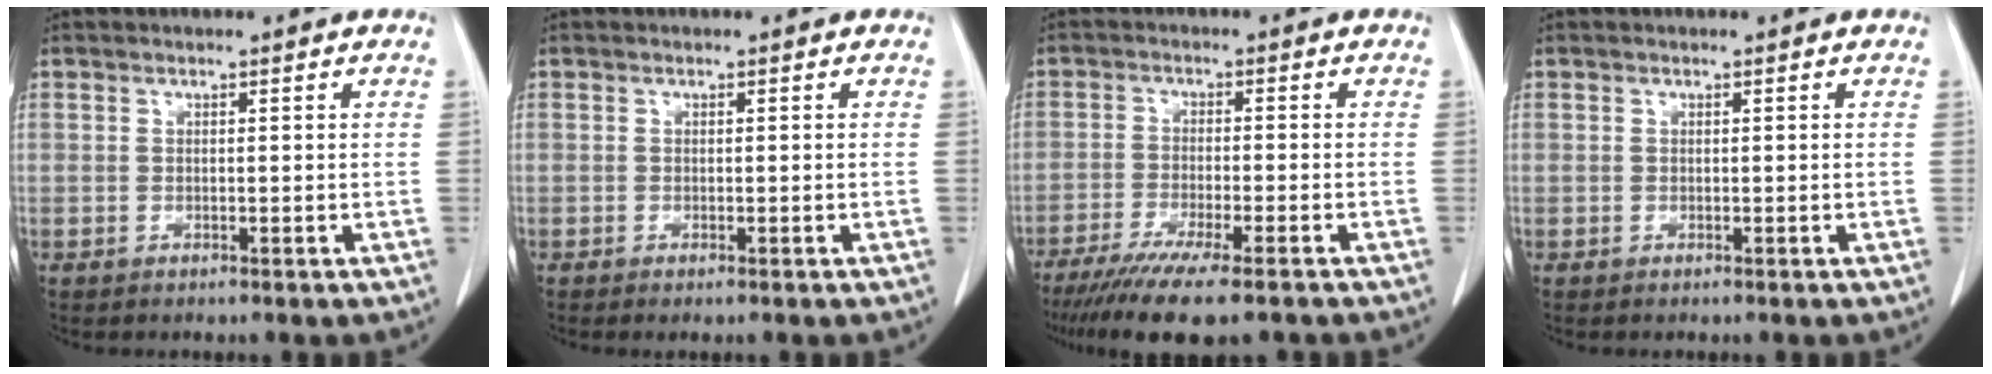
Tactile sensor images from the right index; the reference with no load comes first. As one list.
[{"total": 0.7, "force": [-0.5, 0.0, 0.6], "torque": [-0.014, -0.003, -0.007]}, {"total": 13.5, "force": [-10.6, 1.2, 8.3], "torque": [-0.131, -0.035, -0.165]}, {"total": 0.0}]